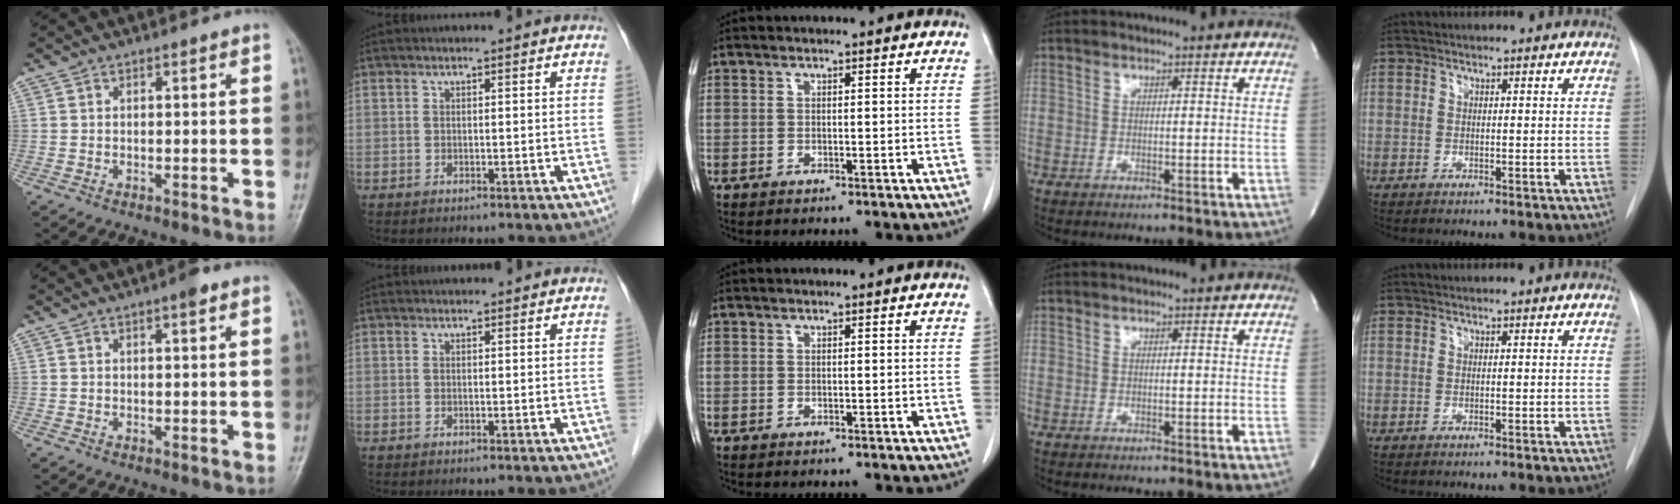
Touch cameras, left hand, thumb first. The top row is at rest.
{"thumb": {"total": 2.2, "force": [1.2, 0.4, 1.8], "torque": [-0.025, 0.000, 0.013]}, "index": {"total": 2.6, "force": [2.5, 0.4, 0.4], "torque": [-0.009, 0.022, 0.032]}}